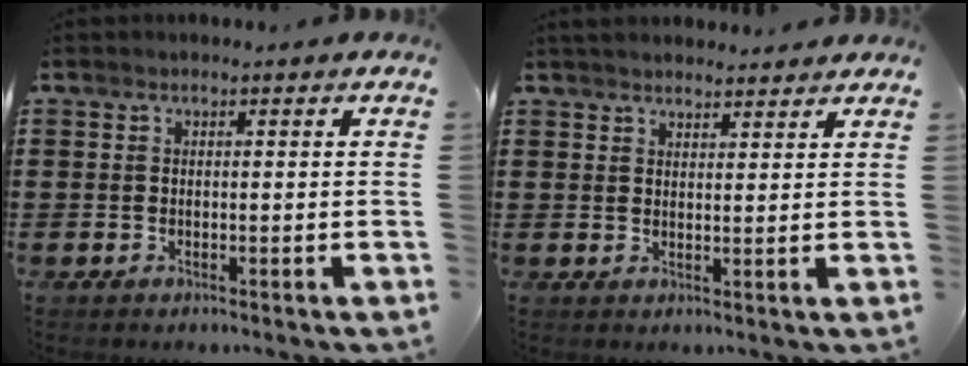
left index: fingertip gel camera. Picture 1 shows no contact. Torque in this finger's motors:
{"motor_torque": [2.14, 0.00, 0.18, 0.12]}